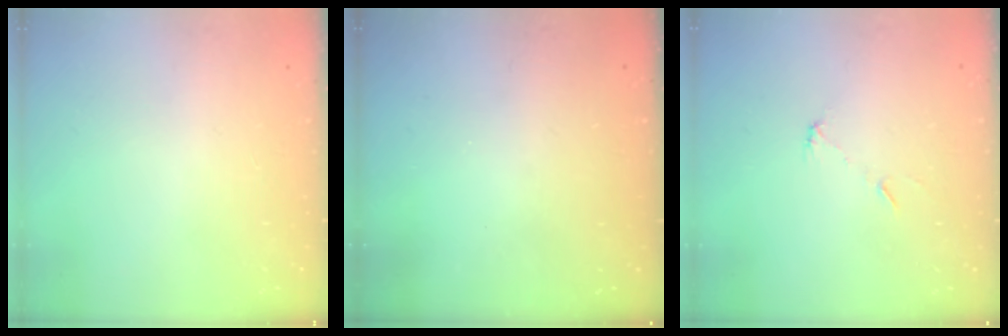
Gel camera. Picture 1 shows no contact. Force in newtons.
{"total": 3.2, "press": 3.2, "slide": 0.1}
{"total": 4.9, "press": 4.9, "slide": 0.3}